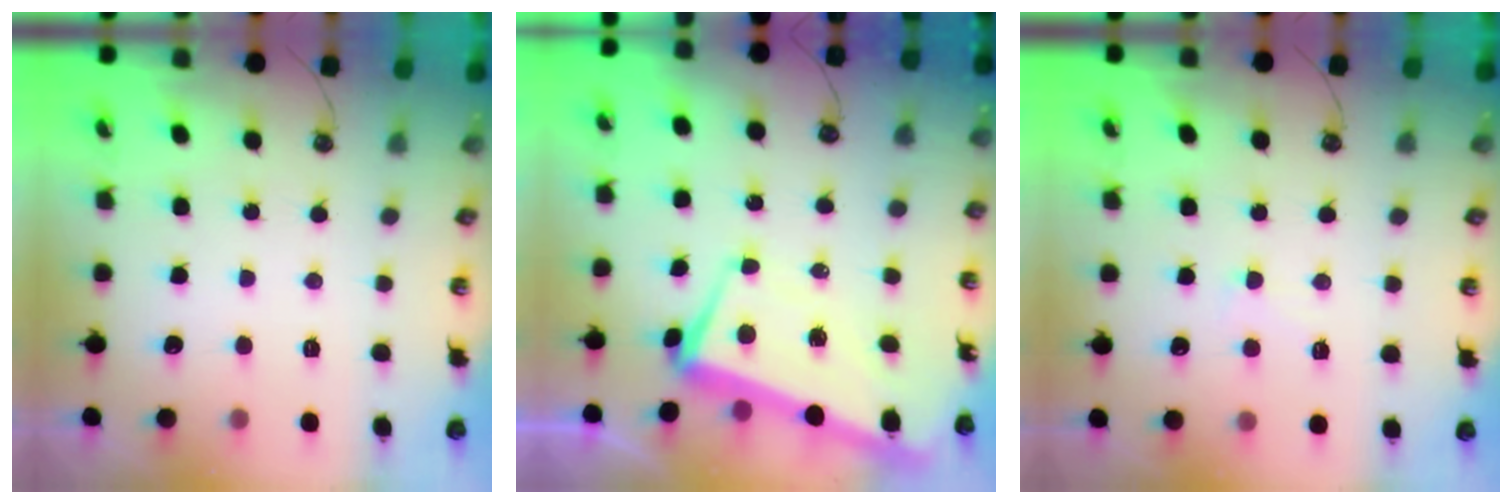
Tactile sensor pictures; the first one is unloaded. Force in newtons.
{"total": 1.7, "press": 0.9, "slide": 1.4}
{"total": 1.0, "press": 0.8, "slide": 0.5}